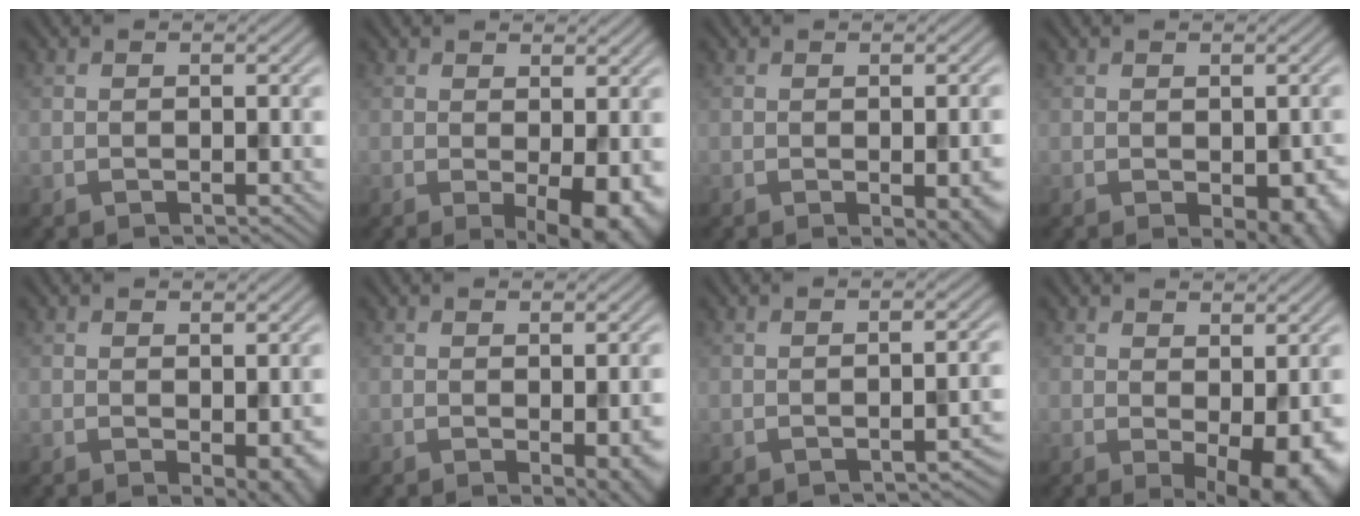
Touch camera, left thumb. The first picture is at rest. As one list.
[{"total": 4.5, "force": [0.0, 1.9, 4.1], "torque": [-0.056, -0.010, 0.003]}, {"total": 5.3, "force": [-1.7, 1.7, 4.7], "torque": [-0.055, -0.014, -0.011]}, {"total": 5.0, "force": [-1.8, 2.7, 3.8], "torque": [-0.046, -0.023, -0.009]}, {"total": 3.4, "force": [-0.9, 1.5, 2.9], "torque": [-0.034, -0.013, -0.006]}, {"total": 4.8, "force": [-1.4, 1.4, 4.3], "torque": [-0.050, -0.015, -0.007]}, {"total": 2.1, "force": [-1.3, 0.5, 1.6], "torque": [-0.019, 0.004, -0.021]}, {"total": 5.8, "force": [-0.6, 2.7, 5.1], "torque": [-0.070, -0.016, 0.005]}]